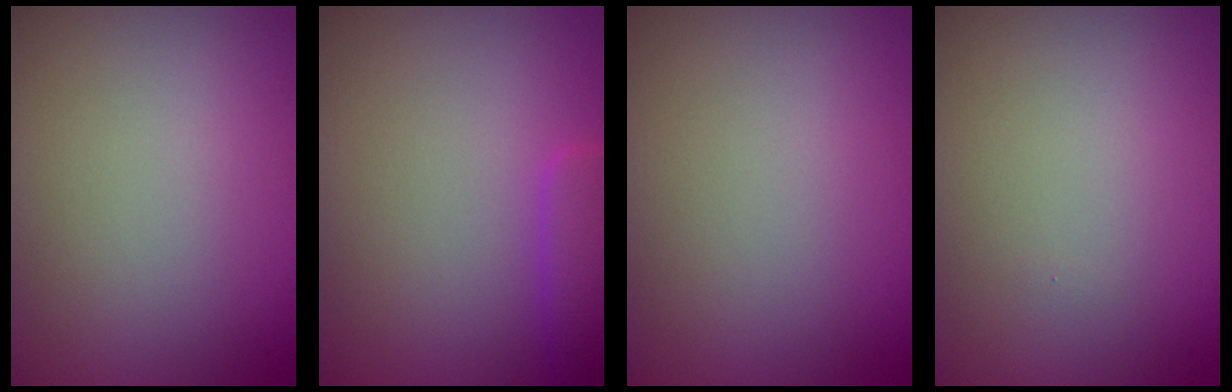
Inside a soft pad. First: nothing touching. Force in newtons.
{"total": 2.5, "press": 2.5, "slide": 0.3}
{"total": 0.0}
{"total": 0.0}